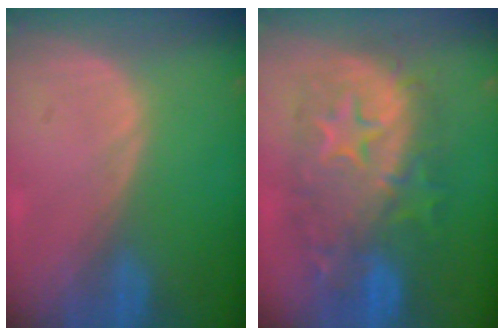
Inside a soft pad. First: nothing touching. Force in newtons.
{"total": 12.6, "press": 12.5, "slide": 1.2}